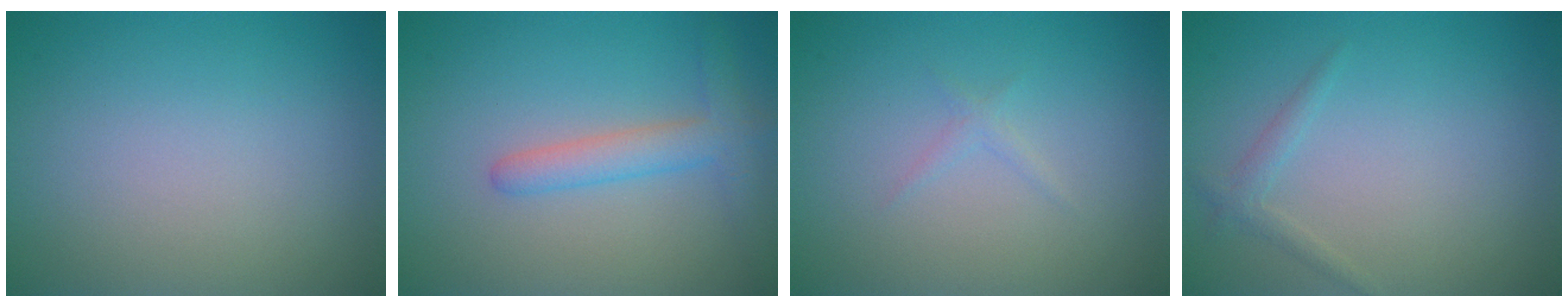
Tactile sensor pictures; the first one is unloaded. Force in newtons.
{"total": 3.0, "press": 3.0, "slide": 0.2}
{"total": 0.7, "press": 0.7, "slide": 0.0}
{"total": 1.1, "press": 1.1, "slide": 0.1}